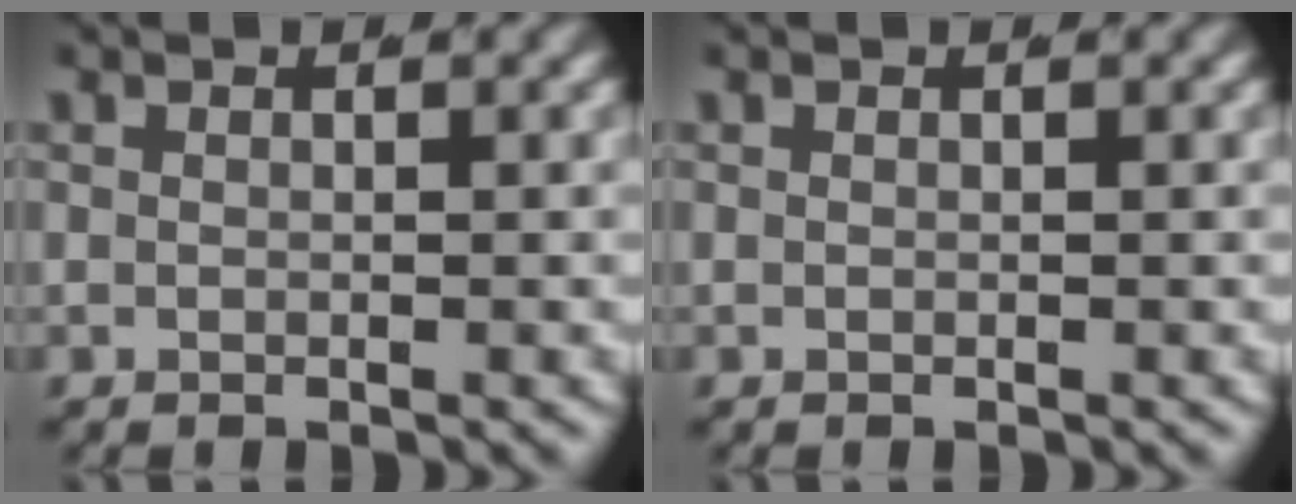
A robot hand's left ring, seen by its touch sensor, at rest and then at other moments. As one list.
[{"total": 0.0}]